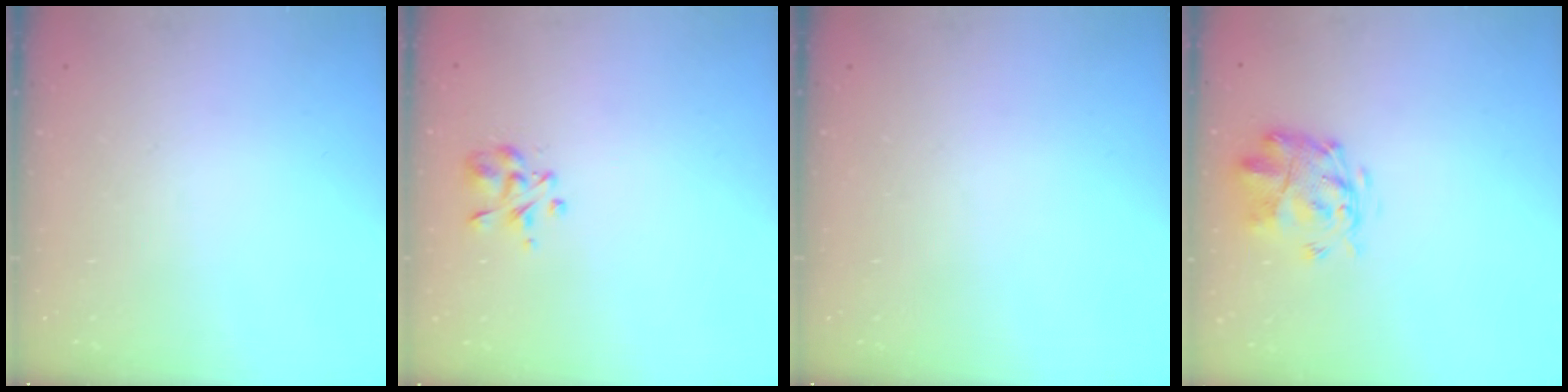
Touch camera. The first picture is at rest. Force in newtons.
{"total": 2.9, "press": 2.7, "slide": 1.0}
{"total": 0.0}
{"total": 4.7, "press": 4.6, "slide": 1.3}